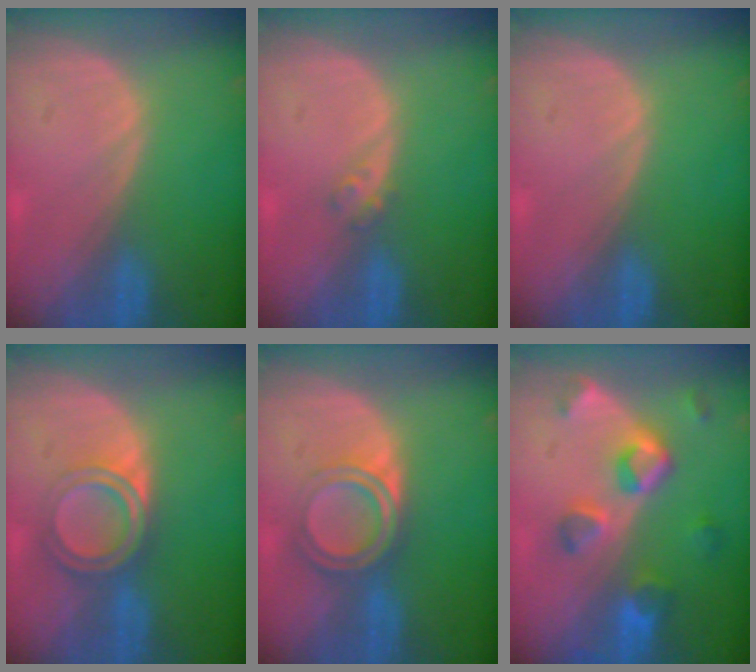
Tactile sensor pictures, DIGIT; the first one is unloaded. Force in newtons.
{"total": 1.6, "press": 1.4, "slide": 0.8}
{"total": 0.0}
{"total": 6.0, "press": 5.2, "slide": 3.0}
{"total": 5.8, "press": 5.0, "slide": 2.8}
{"total": 7.7, "press": 7.0, "slide": 3.1}